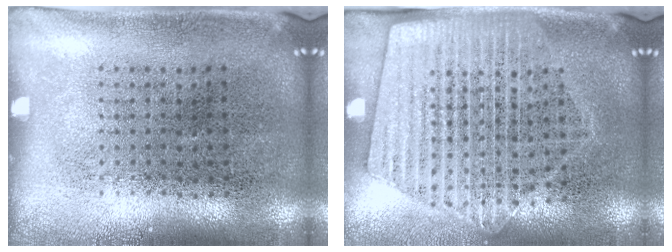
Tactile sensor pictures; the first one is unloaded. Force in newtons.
{"total": 1.7, "press": 1.5, "slide": 0.8}